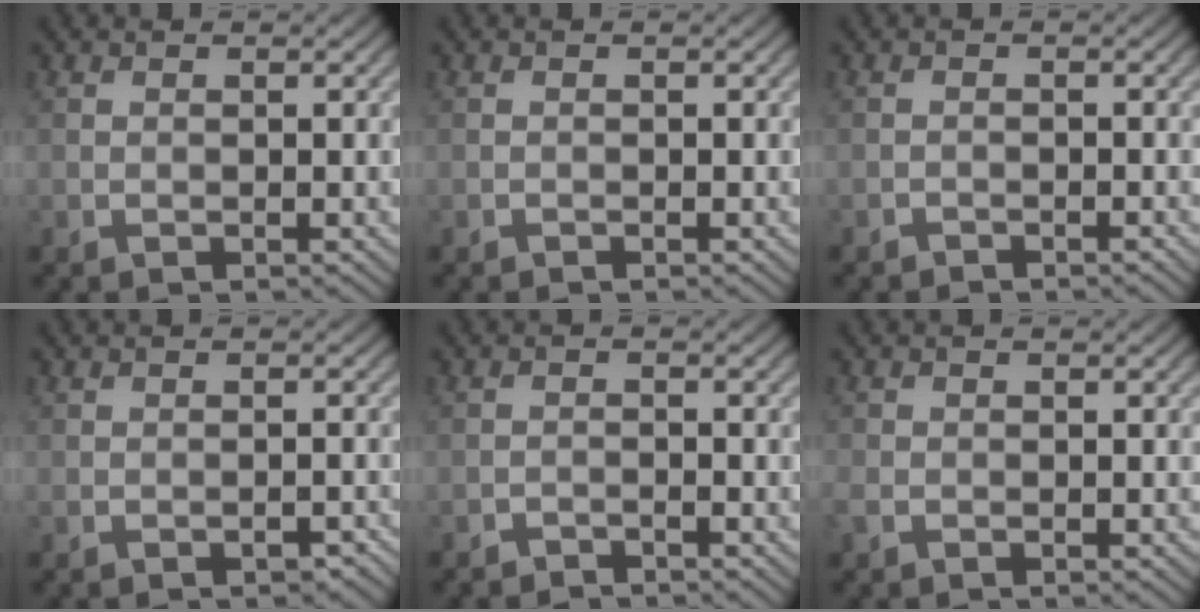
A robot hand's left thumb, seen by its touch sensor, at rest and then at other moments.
{"total": 0.0}
{"total": 0.8, "force": [-0.7, 0.0, 0.1], "torque": [0.001, -0.001, -0.015]}
{"total": 1.2, "force": [-0.8, 0.4, 0.7], "torque": [-0.008, 0.000, -0.009]}
{"total": 1.1, "force": [-1.1, 0.1, 0.2], "torque": [-0.002, 0.001, -0.024]}
{"total": 1.3, "force": [-0.6, 1.0, 0.7], "torque": [-0.022, -0.003, -0.015]}